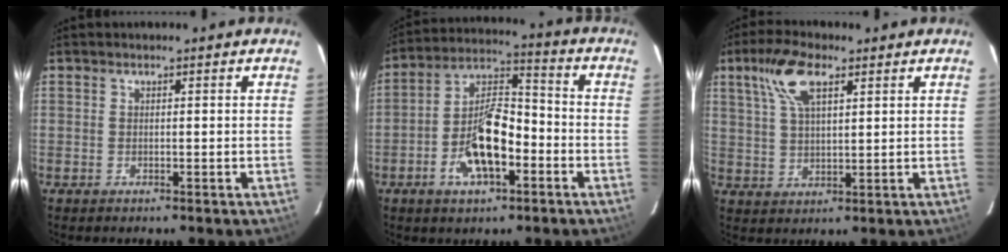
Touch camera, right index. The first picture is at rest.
{"total": 12.3, "force": [-5.0, 5.2, 10.0], "torque": [-0.197, 0.015, -0.086]}
{"total": 8.7, "force": [4.4, 3.5, 6.7], "torque": [-0.131, 0.020, 0.085]}